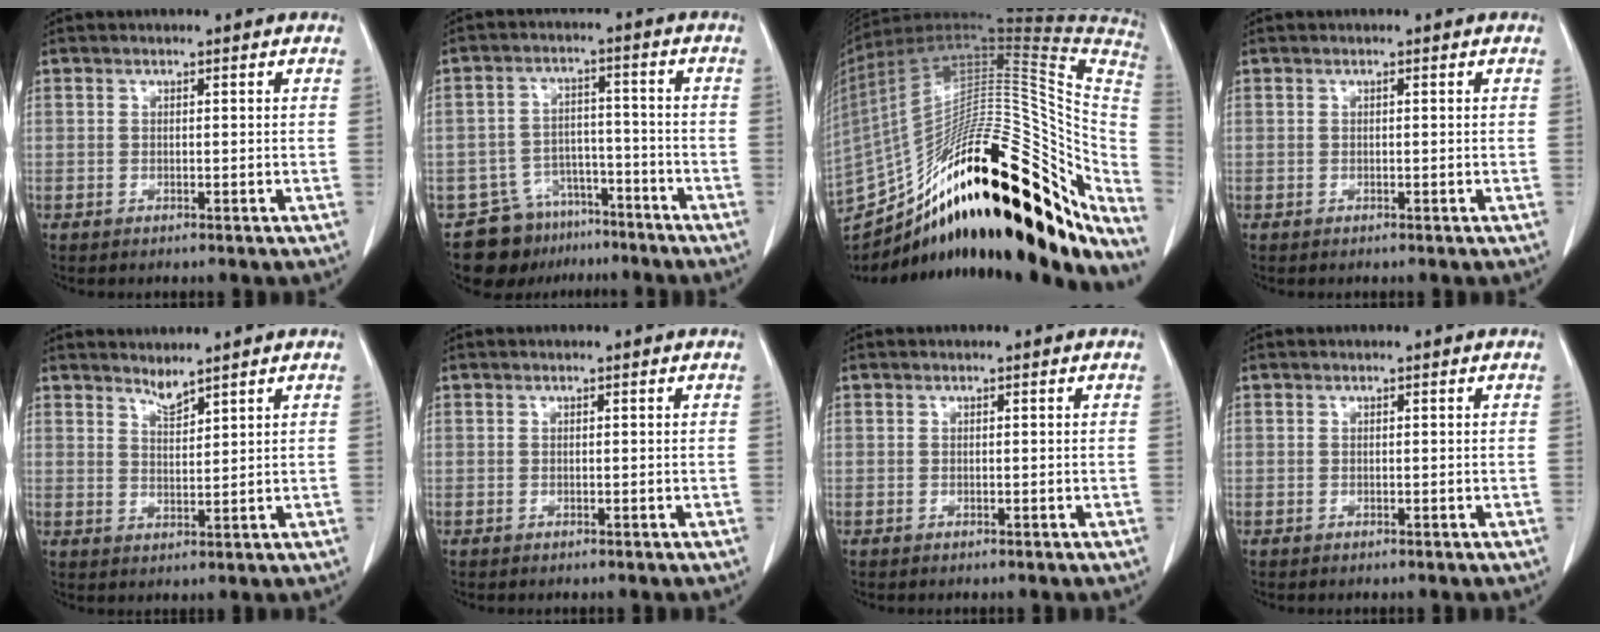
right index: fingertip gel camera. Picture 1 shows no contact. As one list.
[{"total": 9.6, "force": [-7.3, 6.0, 1.4], "torque": [-0.017, 0.029, -0.112]}, {"total": 42.0, "force": [-18.6, 16.7, 33.8], "torque": [-0.535, 0.011, -0.271]}, {"total": 0.0}, {"total": 2.2, "force": [2.2, -0.2, 0.5], "torque": [-0.008, -0.008, 0.044]}, {"total": 0.0}, {"total": 0.0}, {"total": 0.0}]